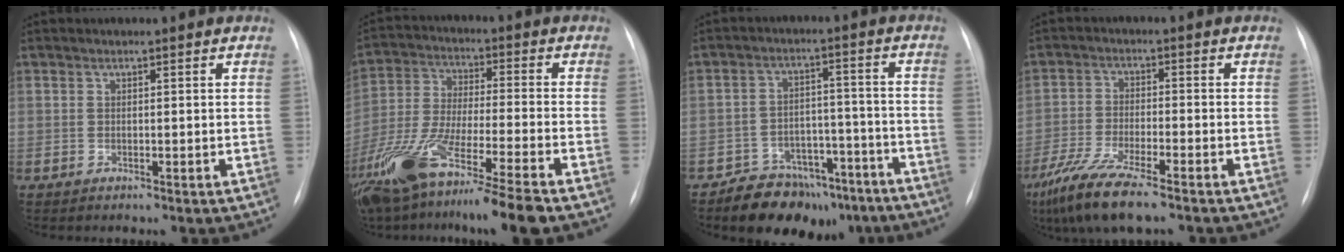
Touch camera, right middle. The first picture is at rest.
{"total": 18.4, "force": [-13.1, 0.4, 12.9], "torque": [-0.251, -0.053, -0.236]}
{"total": 12.2, "force": [-9.6, 6.4, 4.0], "torque": [-0.033, 0.042, -0.139]}
{"total": 10.3, "force": [-7.5, 1.4, 6.9], "torque": [-0.135, -0.029, -0.134]}